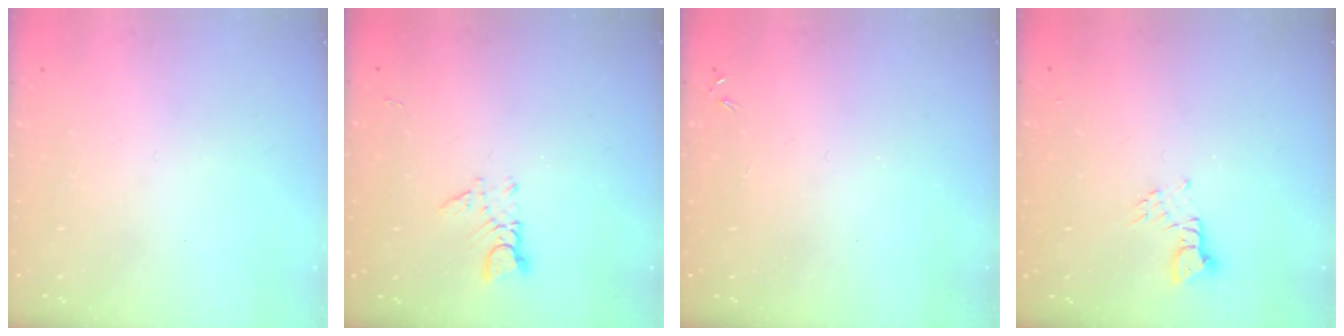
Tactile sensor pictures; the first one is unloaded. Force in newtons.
{"total": 2.7, "press": 2.6, "slide": 0.3}
{"total": 0.0}
{"total": 2.6, "press": 2.5, "slide": 0.4}